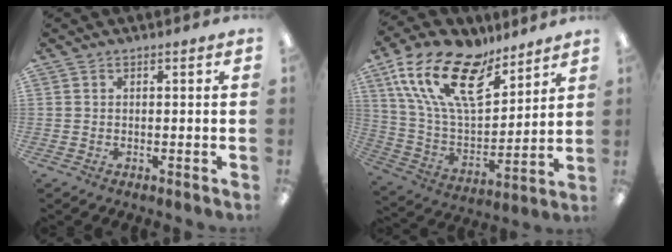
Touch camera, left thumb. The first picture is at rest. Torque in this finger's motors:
{"motor_torque": [0.41, 0.38, 1.36, -1.41, 0.53]}